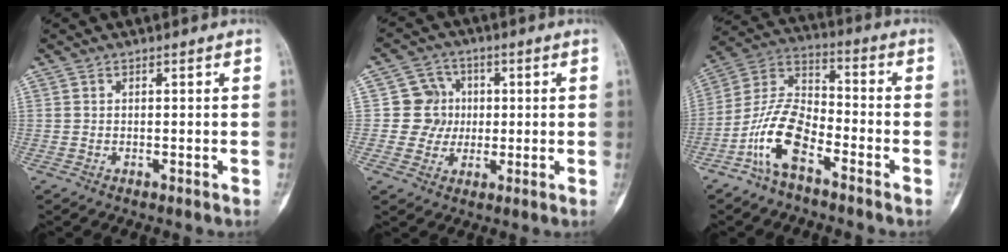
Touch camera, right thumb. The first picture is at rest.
{"total": 6.8, "force": [0.2, 6.7, 1.0], "torque": [0.033, 0.015, -0.003]}
{"total": 12.0, "force": [-6.3, 5.5, 8.7], "torque": [-0.177, 0.056, -0.129]}